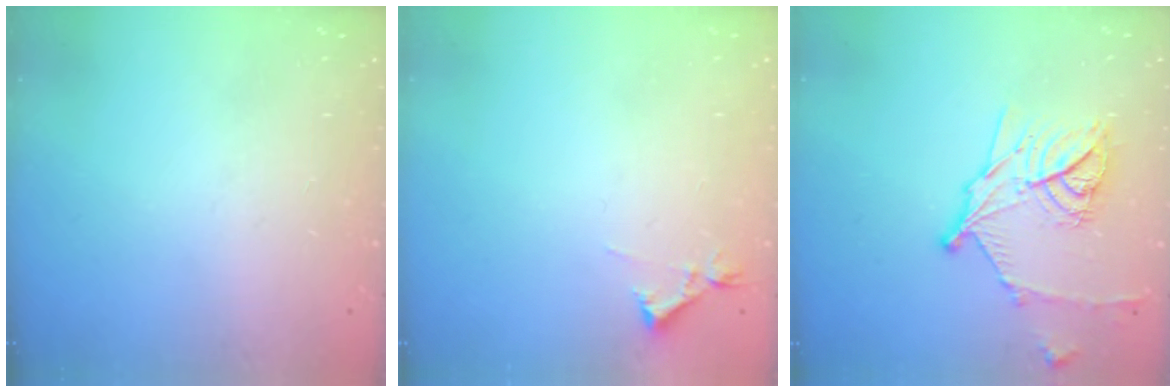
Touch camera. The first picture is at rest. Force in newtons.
{"total": 3.4, "press": 3.3, "slide": 0.7}
{"total": 14.9, "press": 14.9, "slide": 0.8}